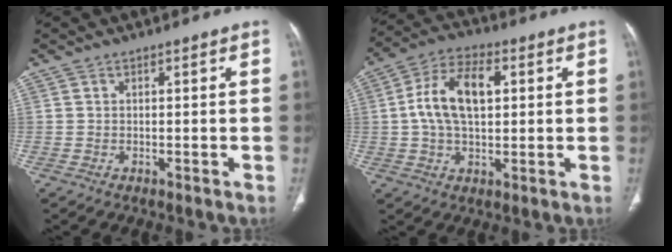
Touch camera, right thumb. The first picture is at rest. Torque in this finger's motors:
{"motor_torque": [-0.19, 0.84, 1.24, 0.08, 0.16]}